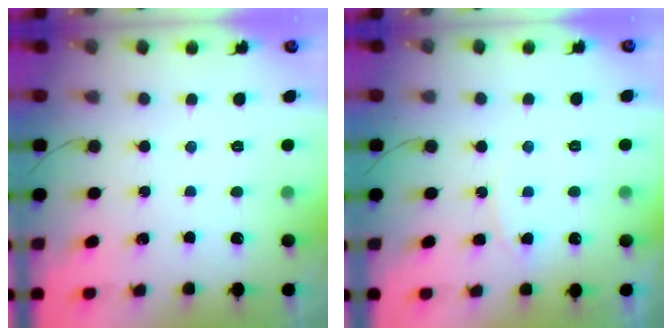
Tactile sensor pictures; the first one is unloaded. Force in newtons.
{"total": 6.2, "press": 6.2, "slide": 0.6}